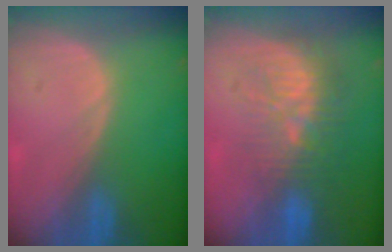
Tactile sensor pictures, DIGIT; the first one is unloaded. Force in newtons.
{"total": 9.8, "press": 8.9, "slide": 4.0}